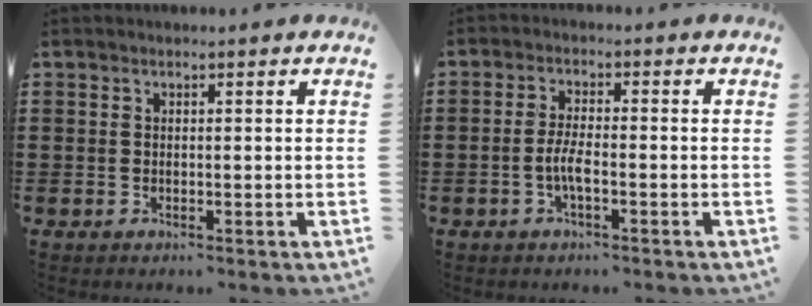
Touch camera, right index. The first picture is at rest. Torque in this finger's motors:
{"motor_torque": [1.91, 0.23, 0.42, 0.10]}